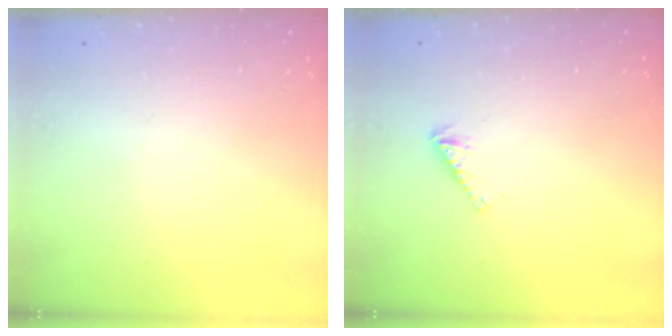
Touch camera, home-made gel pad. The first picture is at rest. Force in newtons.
{"total": 3.8, "press": 3.8, "slide": 0.5}